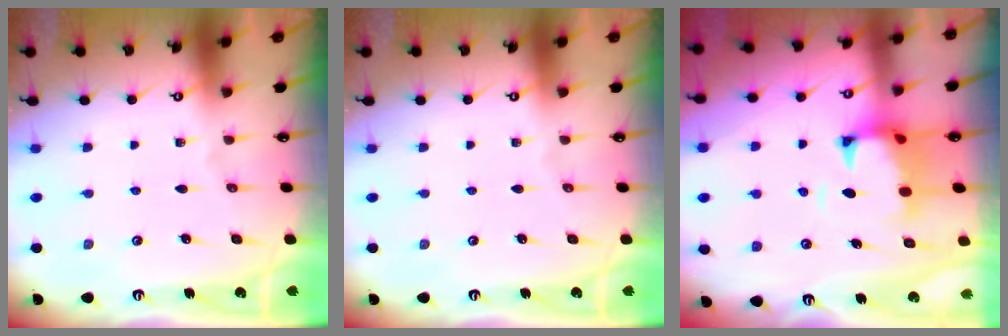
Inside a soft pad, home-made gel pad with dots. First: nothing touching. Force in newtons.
{"total": 0.0}
{"total": 2.0, "press": 1.4, "slide": 1.4}